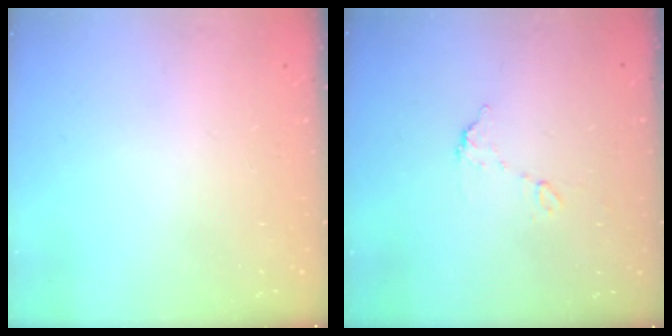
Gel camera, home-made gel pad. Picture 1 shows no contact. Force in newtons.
{"total": 6.6, "press": 6.5, "slide": 0.5}